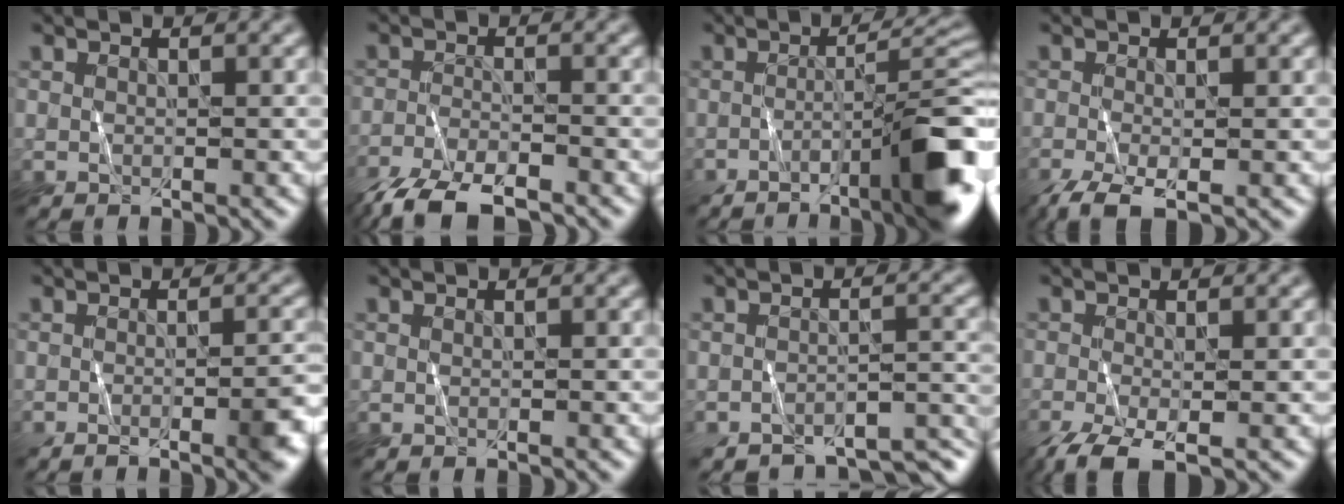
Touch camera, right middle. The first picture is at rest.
{"total": 6.3, "force": [-5.2, 1.4, 3.1], "torque": [-0.055, -0.011, -0.100]}
{"total": 8.1, "force": [-3.0, 1.3, 7.4], "torque": [-0.087, 0.016, -0.054]}
{"total": 3.0, "force": [-1.8, 0.7, 2.3], "torque": [-0.044, -0.003, -0.039]}
{"total": 3.7, "force": [-1.8, 0.9, 3.1], "torque": [-0.030, 0.000, -0.030]}
{"total": 0.0}
{"total": 5.1, "force": [-4.8, 0.8, 1.4], "torque": [-0.011, -0.013, -0.059]}
{"total": 3.8, "force": [-2.3, 1.0, 2.9], "torque": [-0.054, -0.005, -0.051]}